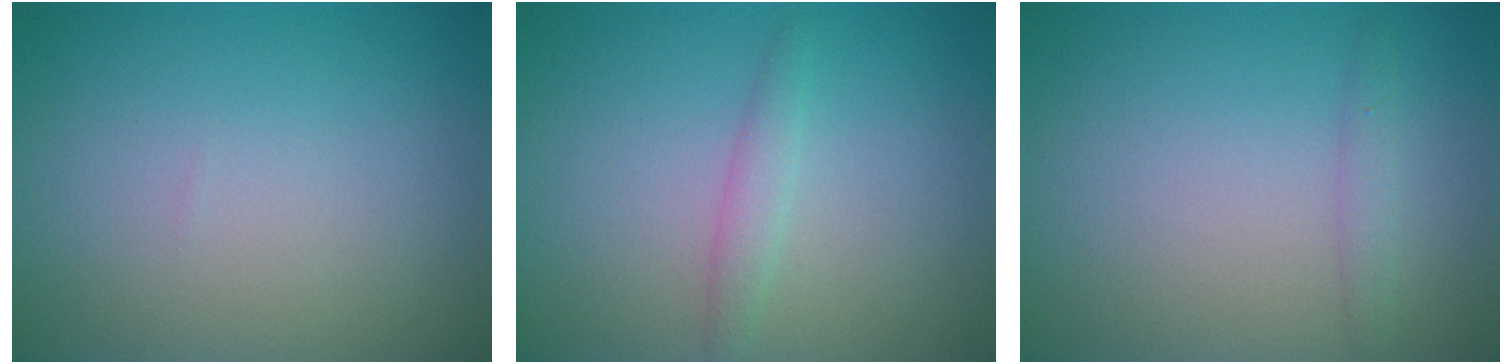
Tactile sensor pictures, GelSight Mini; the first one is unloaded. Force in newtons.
{"total": 1.5, "press": 1.5, "slide": 0.0}
{"total": 1.1, "press": 1.0, "slide": 0.1}